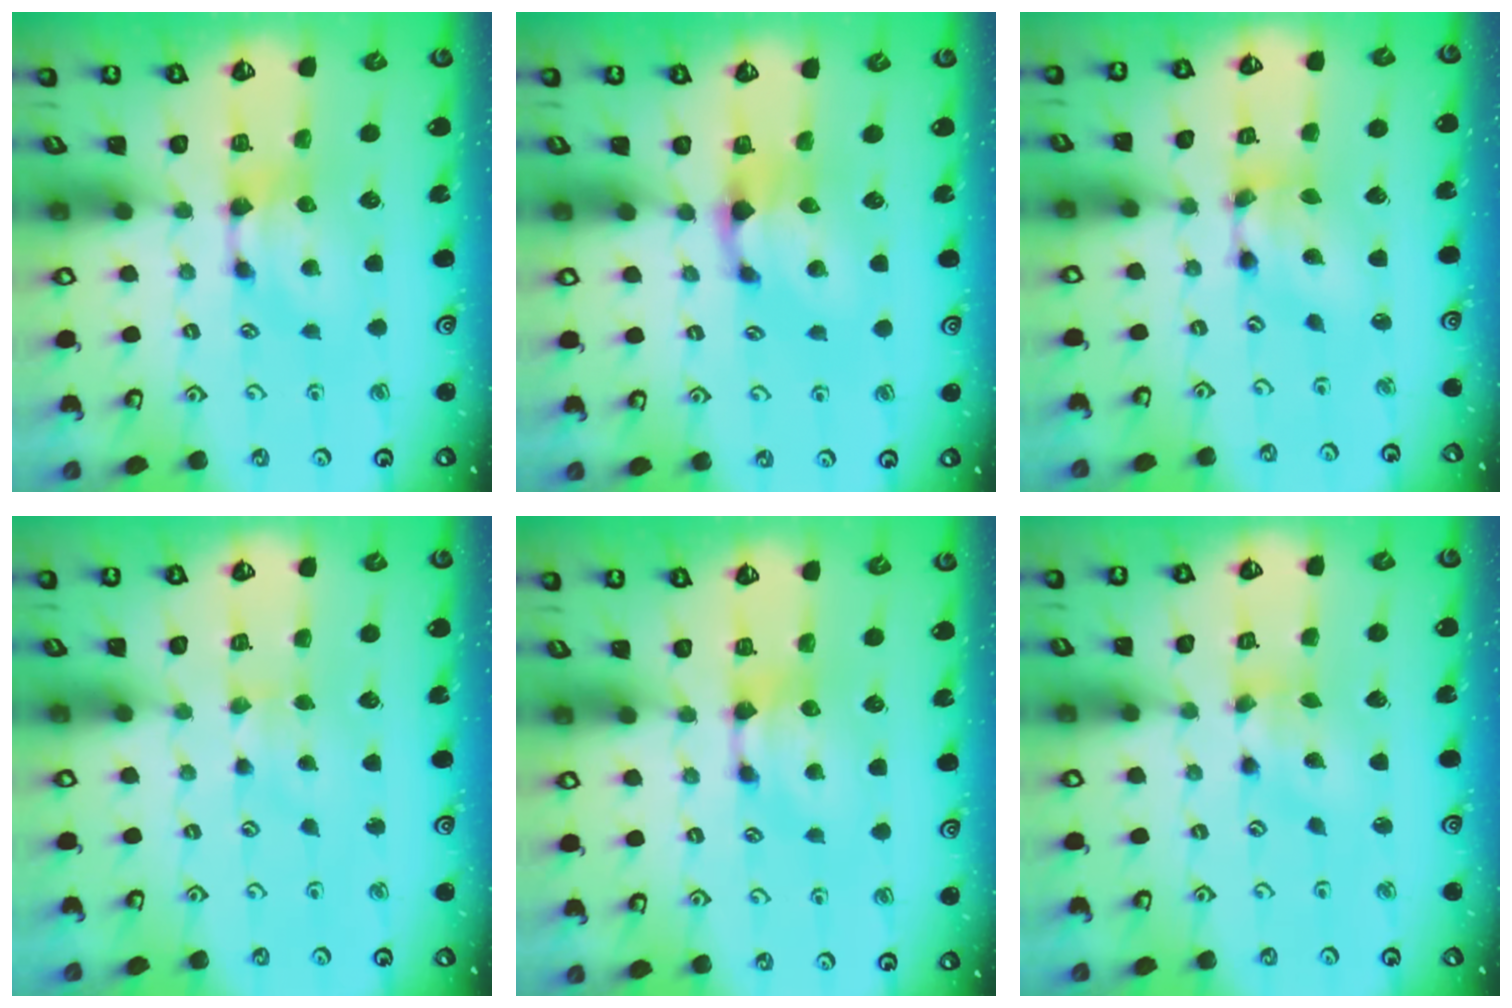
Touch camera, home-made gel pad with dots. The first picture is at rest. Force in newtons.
{"total": 1.2, "press": 0.1, "slide": 1.2}
{"total": 4.8, "press": 4.1, "slide": 2.5}
{"total": 1.0, "press": 0.9, "slide": 0.3}
{"total": 0.0}
{"total": 2.1, "press": 1.6, "slide": 1.3}